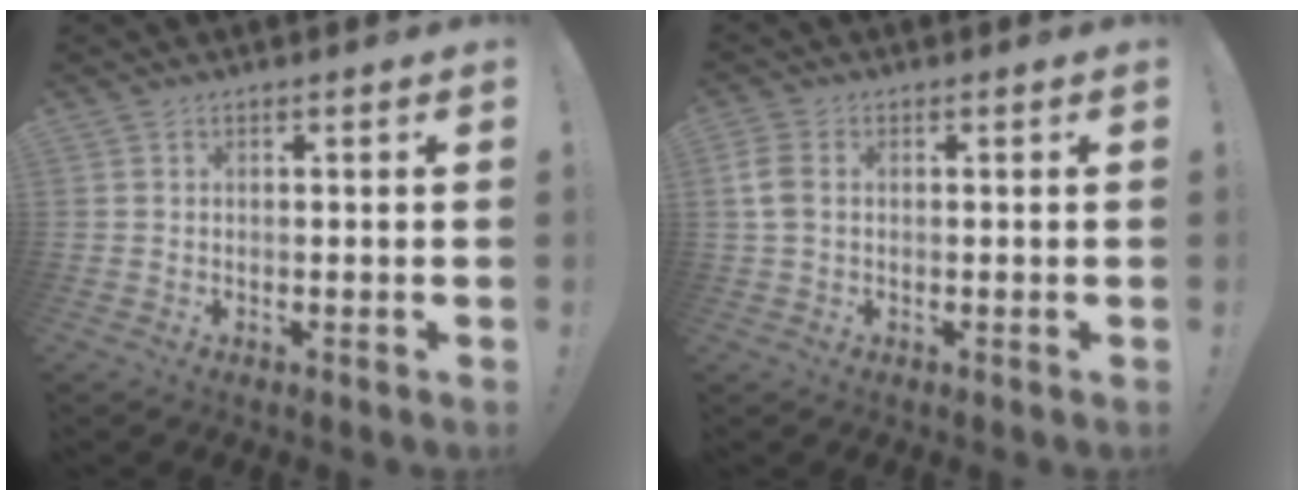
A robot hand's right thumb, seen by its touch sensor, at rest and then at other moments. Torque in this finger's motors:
{"motor_torque": [0.18, 0.67, 0.45, -0.11, 0.00]}